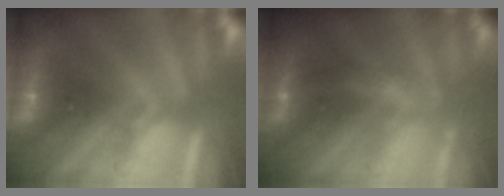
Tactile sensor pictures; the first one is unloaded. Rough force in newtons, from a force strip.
{"total": 2.0}